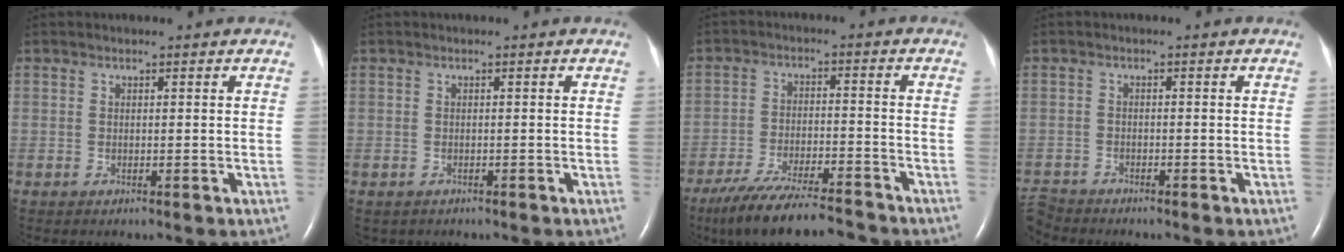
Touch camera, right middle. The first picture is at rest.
{"total": 1.5, "force": [-1.1, 1.0, 0.2], "torque": [-0.011, 0.001, -0.011]}
{"total": 13.4, "force": [-11.8, 1.7, 6.1], "torque": [-0.106, -0.012, -0.195]}
{"total": 3.6, "force": [-3.5, 0.6, -0.2], "torque": [0.000, -0.016, -0.068]}